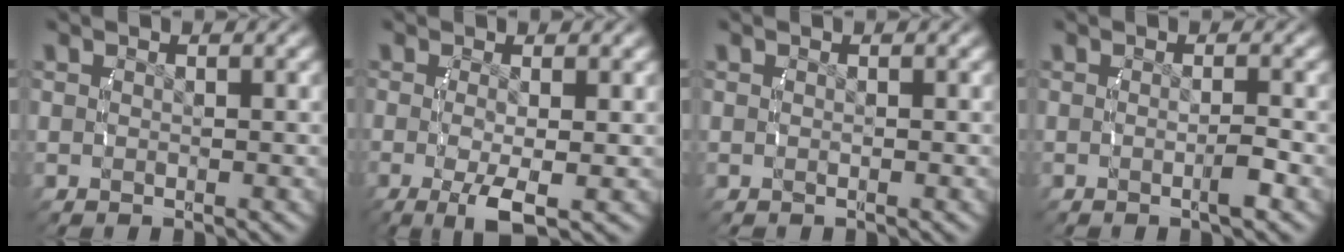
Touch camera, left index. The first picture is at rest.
{"total": 4.4, "force": [-1.9, 1.4, 3.7], "torque": [-0.083, -0.033, -0.017]}
{"total": 0.0}
{"total": 1.5, "force": [-0.8, 0.1, 1.3], "torque": [-0.022, -0.002, -0.015]}